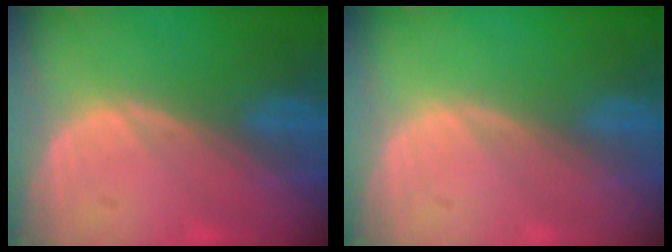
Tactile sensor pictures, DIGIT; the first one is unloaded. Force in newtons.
{"total": 0.0}